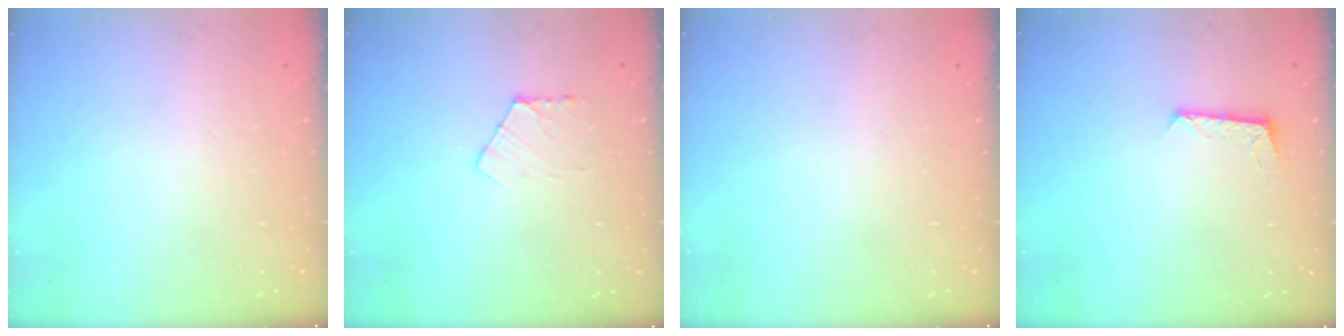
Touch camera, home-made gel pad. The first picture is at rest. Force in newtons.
{"total": 4.6, "press": 4.6, "slide": 0.5}
{"total": 0.0}
{"total": 6.1, "press": 6.0, "slide": 0.4}